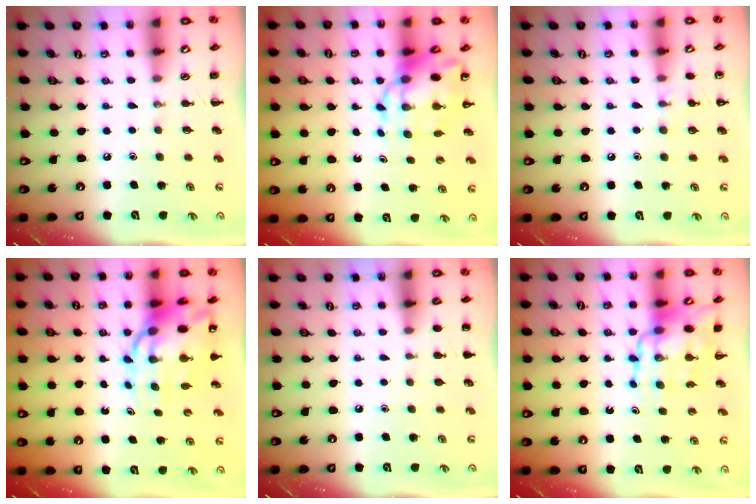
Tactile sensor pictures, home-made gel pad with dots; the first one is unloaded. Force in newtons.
{"total": 9.9, "press": 9.5, "slide": 2.8}
{"total": 7.1, "press": 6.8, "slide": 2.2}
{"total": 13.6, "press": 13.0, "slide": 3.7}
{"total": 1.1, "press": 1.0, "slide": 0.2}
{"total": 12.1, "press": 11.7, "slide": 3.0}